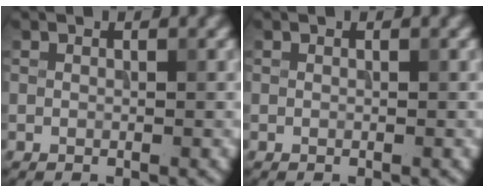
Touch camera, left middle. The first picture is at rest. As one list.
[{"total": 0.0}]